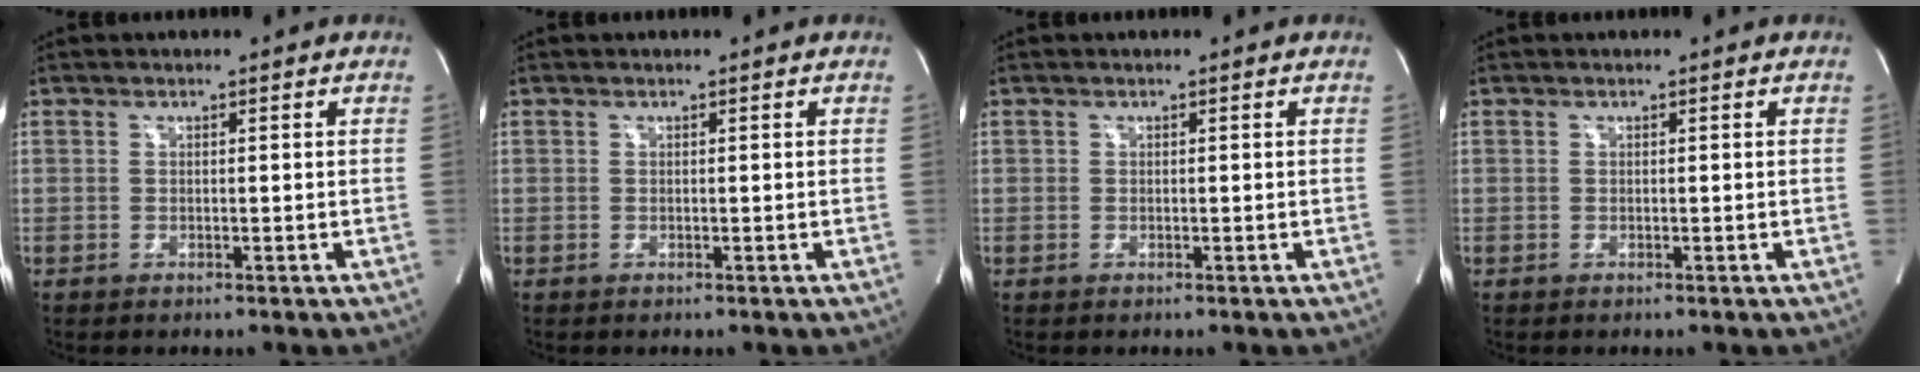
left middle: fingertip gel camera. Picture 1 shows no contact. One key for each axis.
{"total": 0.0}
{"total": 0.0}
{"total": 0.0}